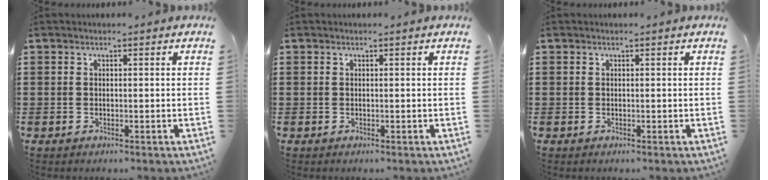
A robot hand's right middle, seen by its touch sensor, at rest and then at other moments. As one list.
[{"total": 0.0}, {"total": 0.0}]